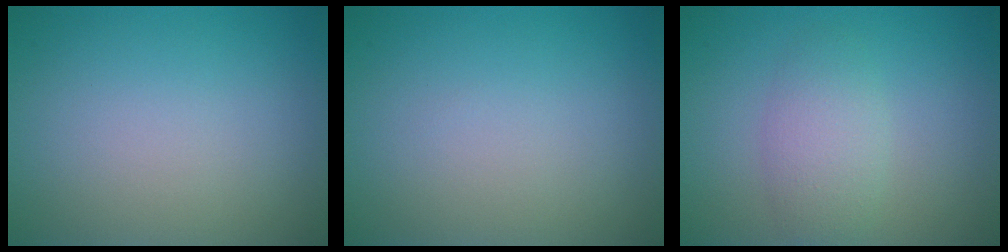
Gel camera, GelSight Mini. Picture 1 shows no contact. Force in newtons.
{"total": 0.0}
{"total": 3.0, "press": 3.0, "slide": 0.0}